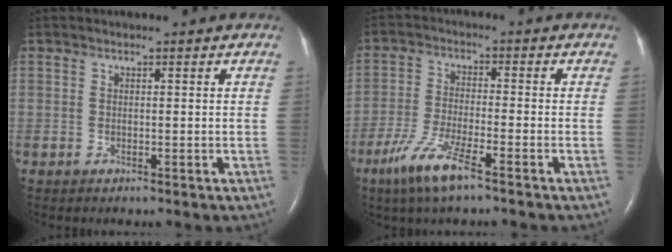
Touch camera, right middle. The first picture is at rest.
{"total": 7.8, "force": [-5.1, 0.7, 5.9], "torque": [-0.131, -0.017, -0.098]}